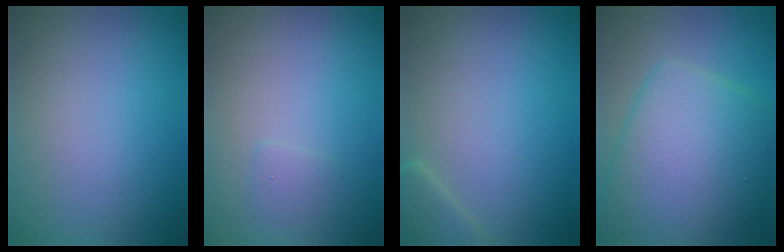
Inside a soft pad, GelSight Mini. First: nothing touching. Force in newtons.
{"total": 0.7, "press": 0.7, "slide": 0.1}
{"total": 1.7, "press": 1.7, "slide": 0.1}
{"total": 8.7, "press": 8.7, "slide": 0.4}